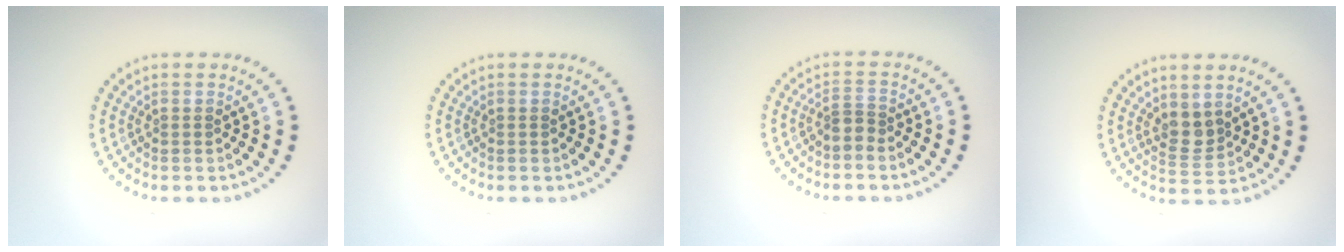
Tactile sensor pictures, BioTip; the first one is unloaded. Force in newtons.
{"total": 0.0}
{"total": 1.3, "press": 0.8, "slide": 1.1}
{"total": 2.2, "press": 1.8, "slide": 1.2}